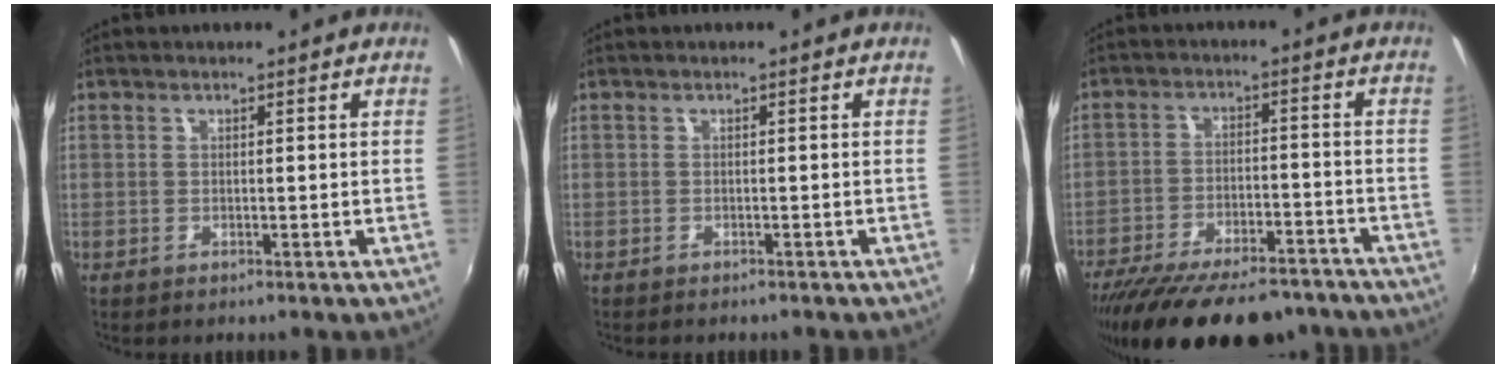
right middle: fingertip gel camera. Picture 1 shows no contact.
{"total": 1.6, "force": [-1.4, 0.4, 0.5], "torque": [-0.014, -0.010, -0.020]}
{"total": 23.8, "force": [-19.7, 7.6, 11.0], "torque": [-0.214, -0.026, -0.275]}